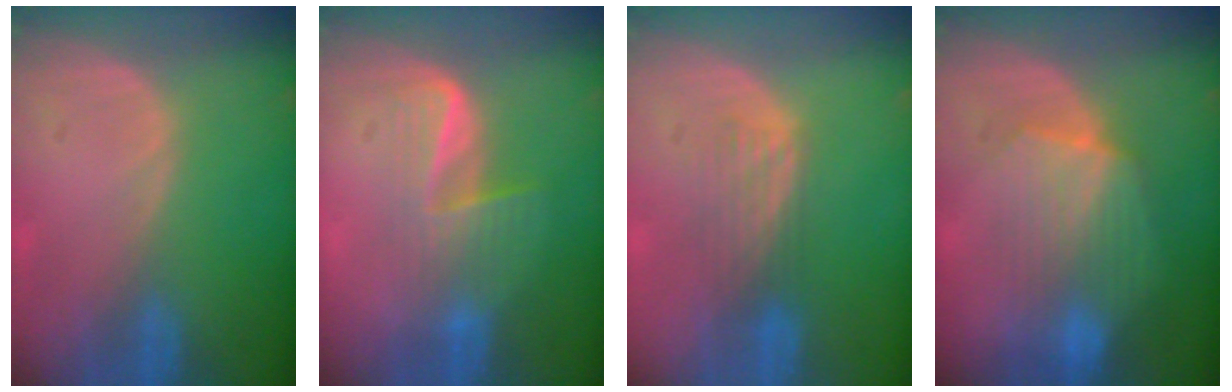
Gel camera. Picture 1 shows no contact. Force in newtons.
{"total": 6.9, "press": 5.8, "slide": 3.8}
{"total": 4.3, "press": 3.6, "slide": 2.3}
{"total": 7.6, "press": 7.6, "slide": 0.5}